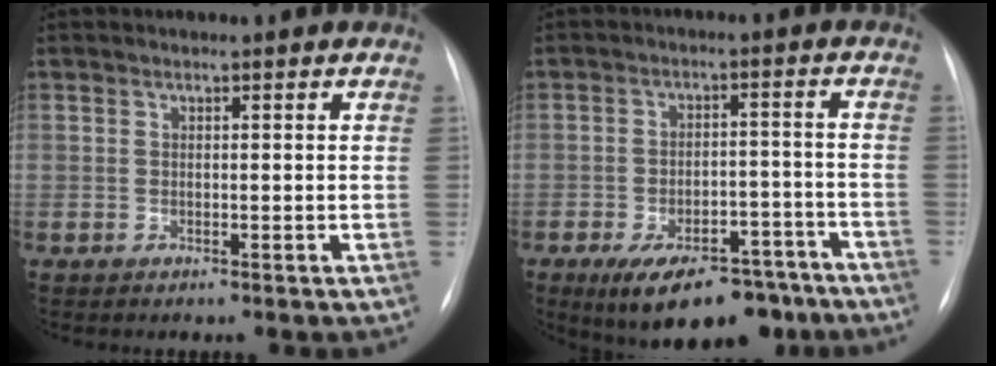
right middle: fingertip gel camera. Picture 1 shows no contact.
{"total": 14.4, "force": [-10.3, 6.4, 7.8], "torque": [-0.102, 0.019, -0.148]}